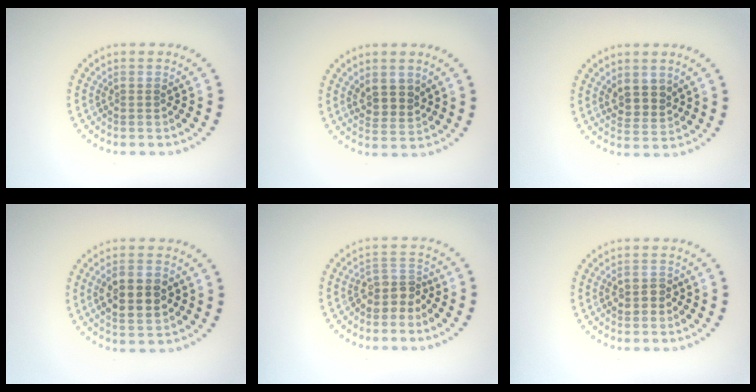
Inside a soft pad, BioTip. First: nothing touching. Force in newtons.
{"total": 2.6, "press": 2.3, "slide": 1.2}
{"total": 2.5, "press": 2.2, "slide": 1.1}
{"total": 4.6, "press": 4.6, "slide": 0.3}
{"total": 2.6, "press": 2.0, "slide": 1.7}
{"total": 1.6, "press": 1.6, "slide": 0.3}